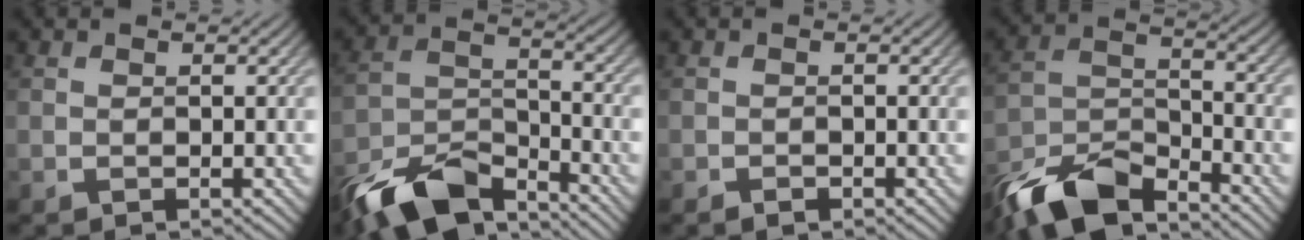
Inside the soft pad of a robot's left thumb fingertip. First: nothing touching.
{"total": 11.8, "force": [-9.3, 4.3, 5.9], "torque": [-0.115, -0.005, -0.184]}
{"total": 0.9, "force": [-0.7, 0.5, 0.3], "torque": [-0.004, -0.001, -0.014]}
{"total": 11.5, "force": [-9.2, 3.8, 5.8], "torque": [-0.117, -0.004, -0.191]}